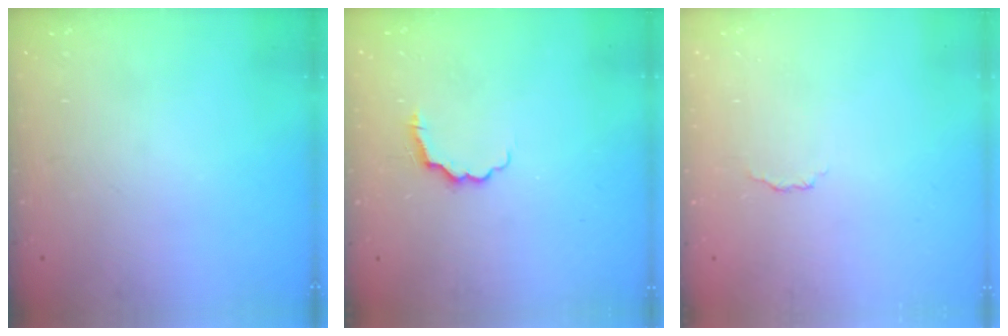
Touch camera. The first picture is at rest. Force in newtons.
{"total": 4.2, "press": 4.1, "slide": 0.6}
{"total": 2.9, "press": 2.8, "slide": 0.7}